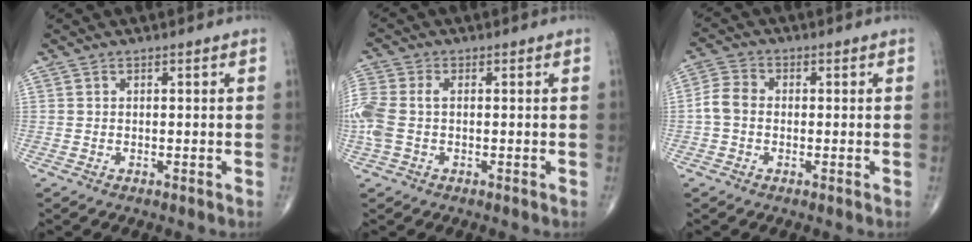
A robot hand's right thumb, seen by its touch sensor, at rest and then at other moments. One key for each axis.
{"total": 7.8, "fx": -0.4, "fy": 4.9, "fz": 6.1, "tx": -0.178, "ty": 0.016, "tz": -0.008}
{"total": 4.6, "fx": -0.5, "fy": 3.6, "fz": 2.8, "tx": -0.052, "ty": 0.013, "tz": -0.019}